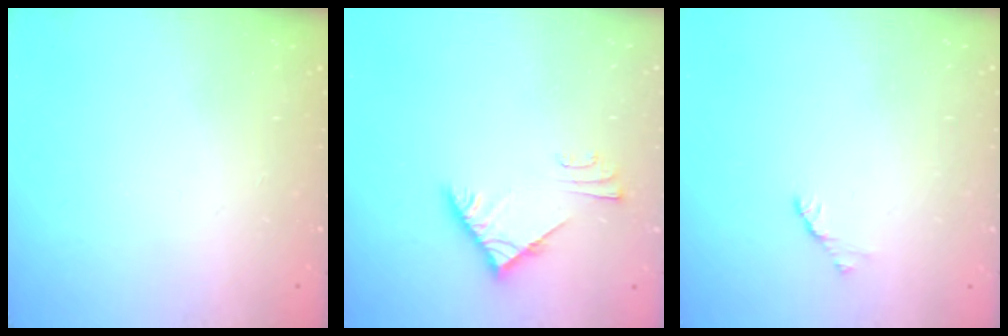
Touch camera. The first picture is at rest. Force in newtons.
{"total": 6.0, "press": 6.0, "slide": 0.7}
{"total": 1.7, "press": 1.6, "slide": 0.4}